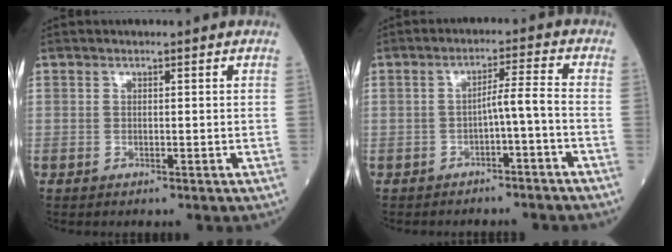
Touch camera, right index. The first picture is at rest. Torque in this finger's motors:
{"motor_torque": [0.45, -0.22, 0.22, 0.06]}